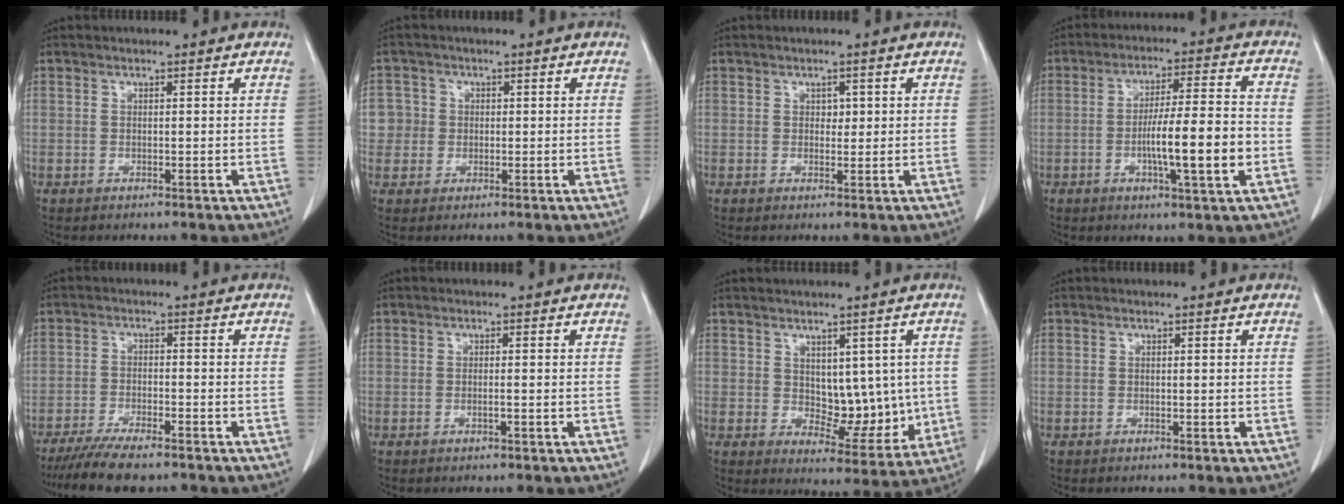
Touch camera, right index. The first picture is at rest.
{"total": 3.9, "force": [0.2, 3.8, 0.0], "torque": [0.014, 0.012, 0.002]}
{"total": 1.3, "force": [0.4, 1.0, 0.8], "torque": [-0.008, -0.001, 0.004]}
{"total": 10.7, "force": [-2.6, 0.6, 10.3], "torque": [-0.168, 0.004, -0.043]}
{"total": 9.4, "force": [-7.9, 1.4, 5.0], "torque": [-0.078, -0.020, -0.127]}
{"total": 0.7, "force": [-0.3, 0.0, 0.7], "torque": [-0.016, -0.001, -0.003]}
{"total": 8.0, "force": [0.9, 4.9, 6.2], "torque": [-0.064, 0.000, 0.032]}
{"total": 0.0}